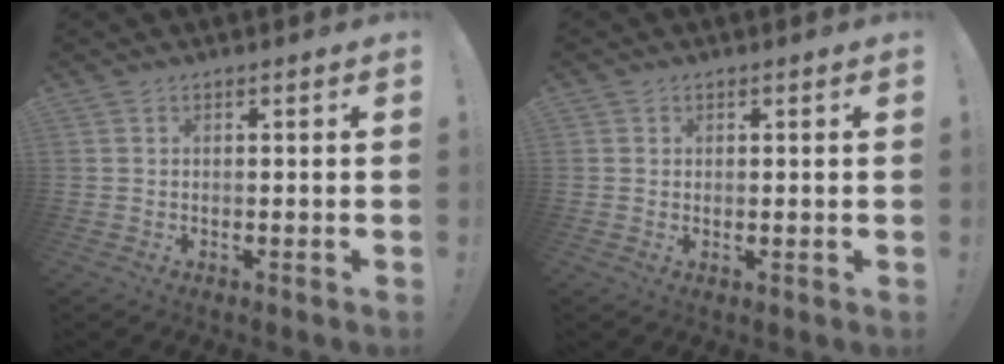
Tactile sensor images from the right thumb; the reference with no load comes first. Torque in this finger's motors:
{"motor_torque": [-0.05, 0.22, -0.12, 0.08, 0.00]}